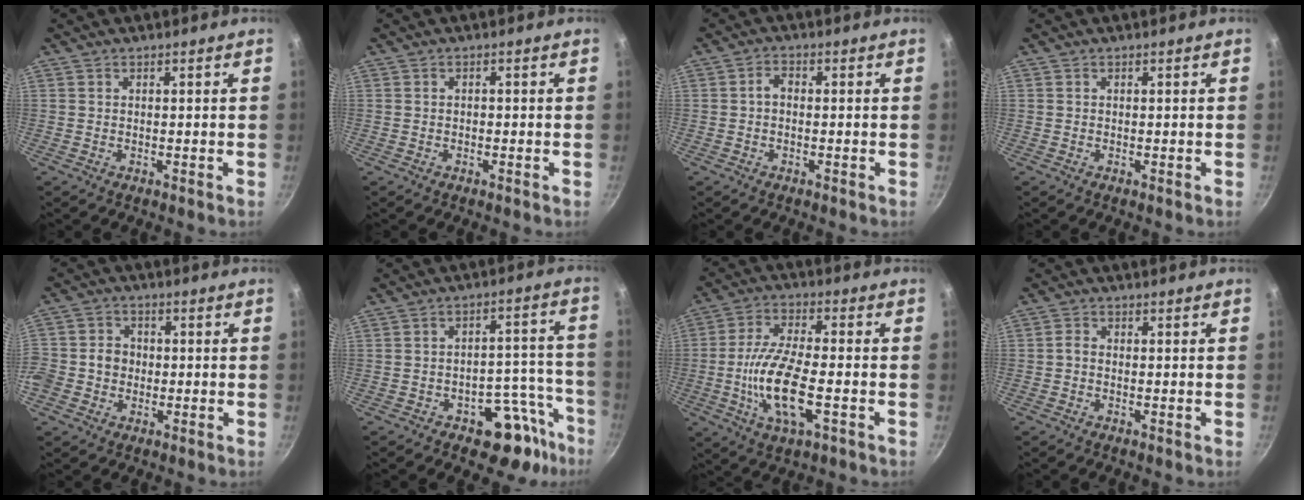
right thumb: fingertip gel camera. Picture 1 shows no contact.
{"total": 0.6, "force": [-0.2, 0.4, 0.4], "torque": [-0.003, 0.002, -0.007]}
{"total": 2.3, "force": [-0.2, 1.5, 1.7], "torque": [-0.026, 0.009, -0.009]}
{"total": 0.0}
{"total": 9.5, "force": [-1.3, 8.2, 4.7], "torque": [-0.088, 0.029, -0.021]}
{"total": 12.3, "force": [-7.7, 6.3, 7.2], "torque": [-0.046, 0.083, -0.102]}
{"total": 13.6, "force": [-3.0, 5.0, 12.3], "torque": [-0.250, 0.012, -0.055]}
{"total": 1.5, "force": [-0.5, 0.9, 1.1], "torque": [-0.021, 0.001, -0.015]}